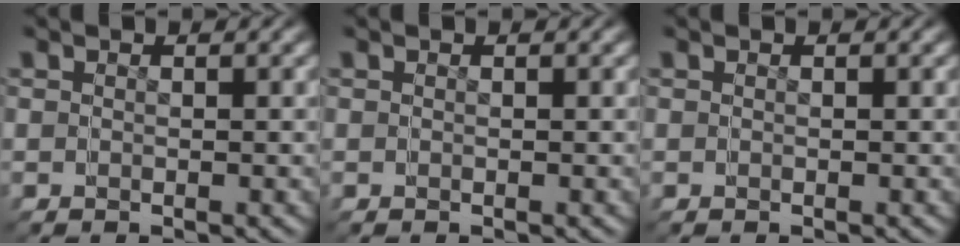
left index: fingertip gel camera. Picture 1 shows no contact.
{"total": 0.0}
{"total": 0.0}